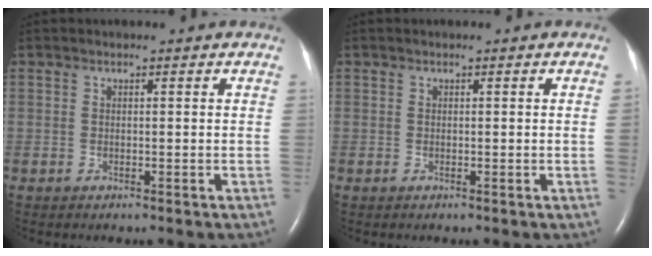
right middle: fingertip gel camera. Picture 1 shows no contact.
{"total": 0.6, "force": [0.0, -0.3, 0.5], "torque": [-0.007, -0.001, -0.001]}